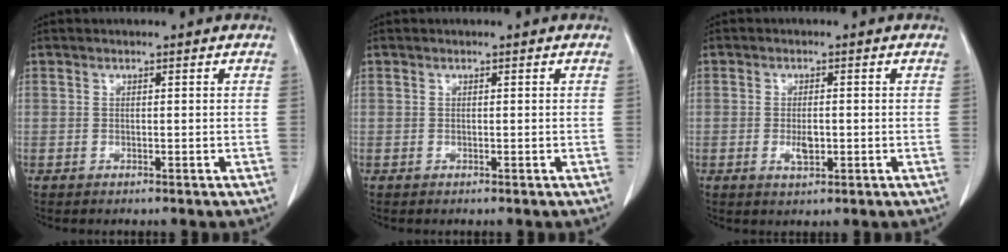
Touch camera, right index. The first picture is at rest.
{"total": 0.0}
{"total": 2.6, "force": [-0.5, 1.1, 2.3], "torque": [-0.046, -0.002, -0.005]}